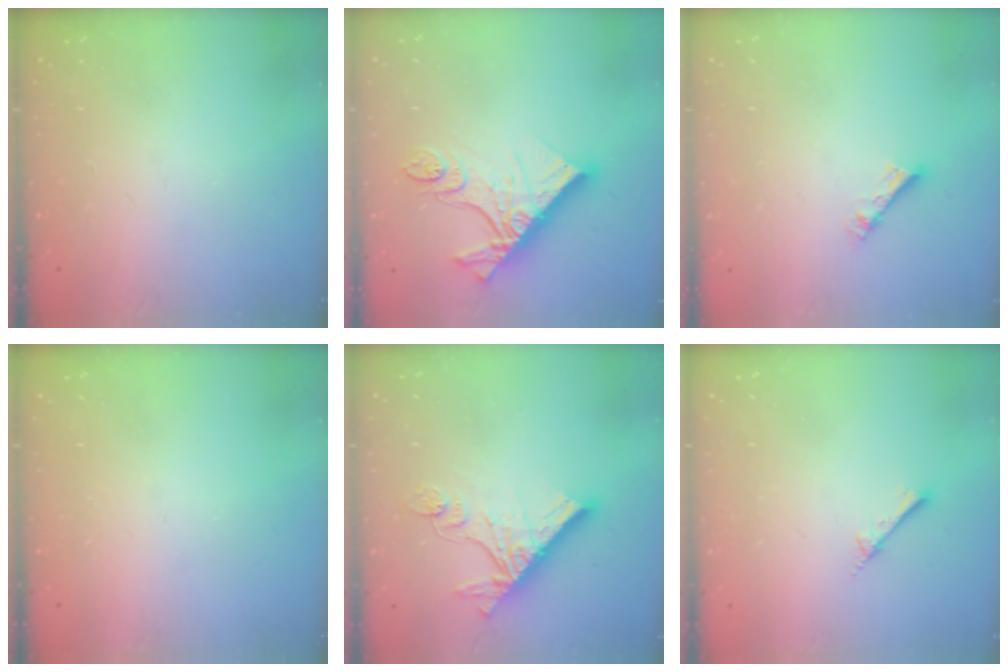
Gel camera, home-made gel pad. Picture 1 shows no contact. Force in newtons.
{"total": 15.3, "press": 15.3, "slide": 1.3}
{"total": 4.4, "press": 4.4, "slide": 0.2}
{"total": 0.0}
{"total": 12.9, "press": 12.9, "slide": 1.0}
{"total": 2.4, "press": 2.4, "slide": 0.2}